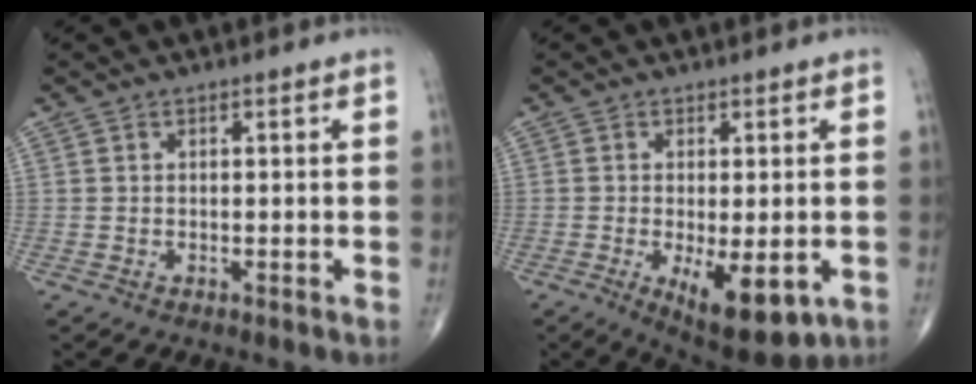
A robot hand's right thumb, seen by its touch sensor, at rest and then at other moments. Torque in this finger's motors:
{"motor_torque": [-0.05, 0.97, 0.13, -0.13, 0.05]}